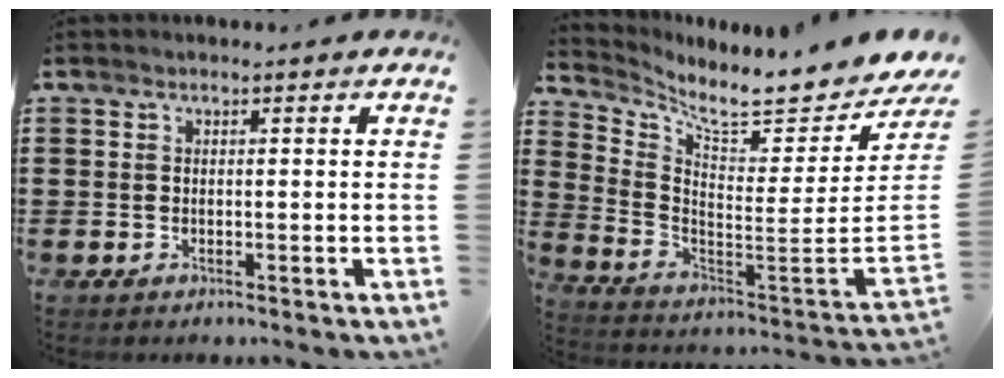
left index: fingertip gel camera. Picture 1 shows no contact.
{"total": 7.1, "force": [6.4, -0.4, 3.1], "torque": [-0.080, -0.076, 0.101]}